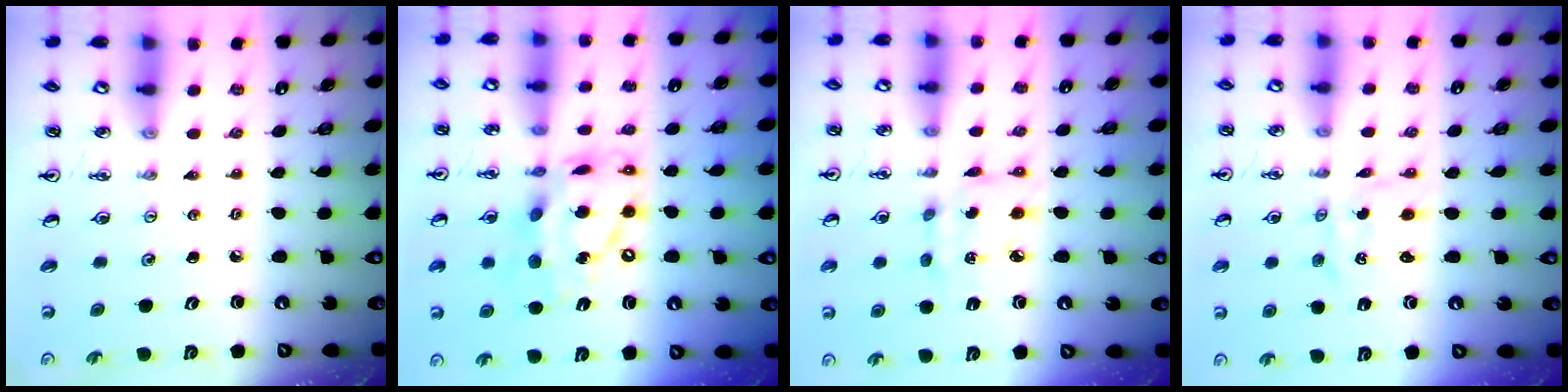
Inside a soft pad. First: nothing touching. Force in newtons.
{"total": 15.8, "press": 15.7, "slide": 1.2}
{"total": 5.8, "press": 5.8, "slide": 0.2}
{"total": 1.0, "press": 0.9, "slide": 0.5}